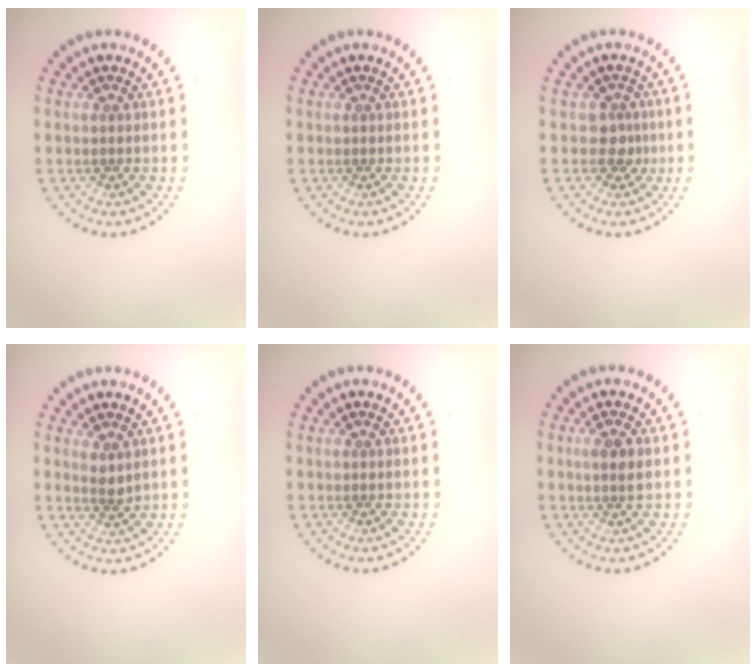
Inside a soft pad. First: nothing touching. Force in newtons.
{"total": 0.0}
{"total": 1.7, "press": 1.3, "slide": 1.1}
{"total": 1.4, "press": 1.2, "slide": 0.8}
{"total": 0.0}
{"total": 1.8, "press": 1.6, "slide": 0.7}